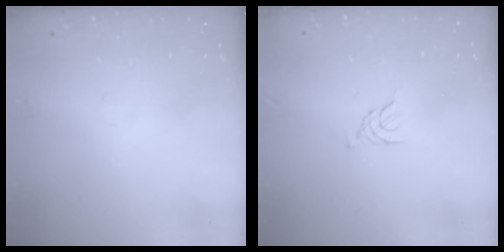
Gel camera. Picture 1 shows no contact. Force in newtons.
{"total": 0.8, "press": 0.7, "slide": 0.3}